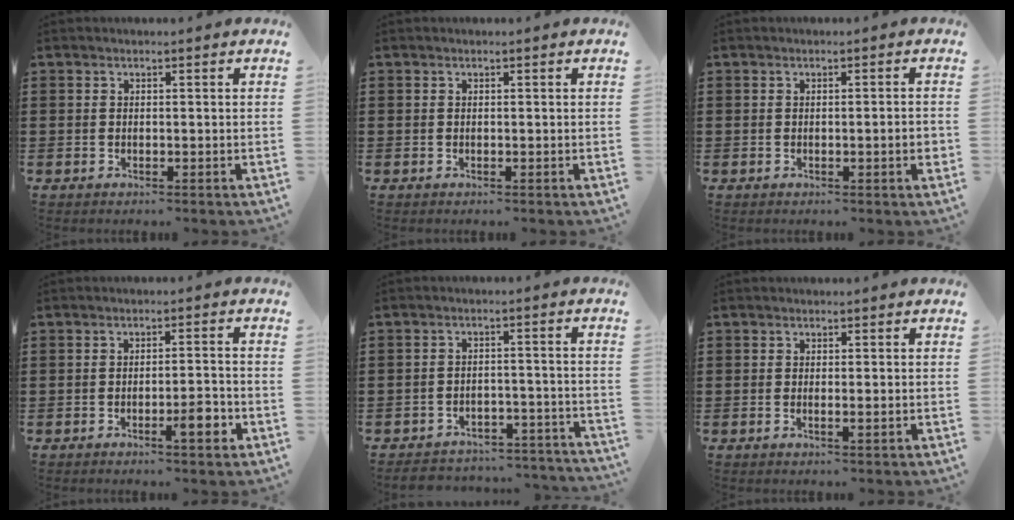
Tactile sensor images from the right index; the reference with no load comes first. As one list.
[{"total": 0.0}, {"total": 2.0, "force": [-0.4, 0.0, 2.0], "torque": [-0.031, -0.006, -0.007]}, {"total": 4.7, "force": [-2.2, 0.8, 4.1], "torque": [-0.055, -0.004, -0.036]}, {"total": 3.8, "force": [-3.7, 0.6, 0.4], "torque": [-0.012, 0.003, -0.078]}, {"total": 0.9, "force": [-0.1, 0.0, 0.9], "torque": [-0.016, -0.004, -0.001]}]